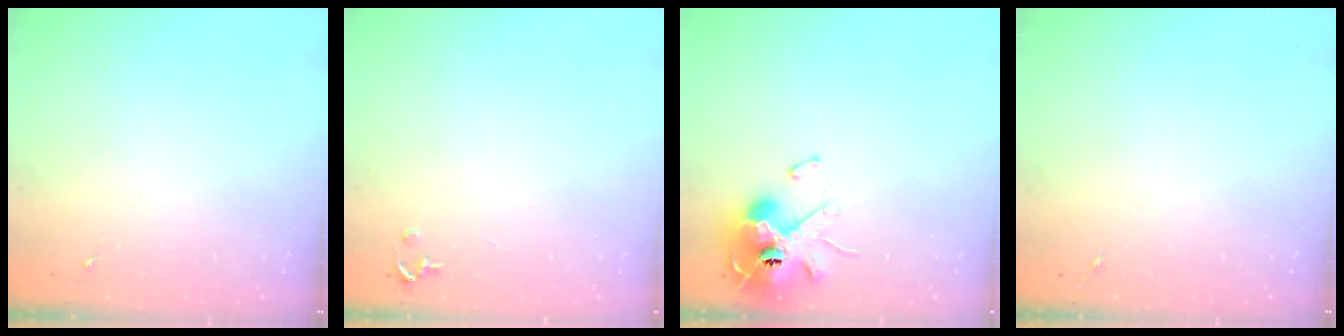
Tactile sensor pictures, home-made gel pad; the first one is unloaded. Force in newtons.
{"total": 3.5, "press": 3.5, "slide": 0.4}
{"total": 11.9, "press": 11.7, "slide": 1.7}
{"total": 0.0}